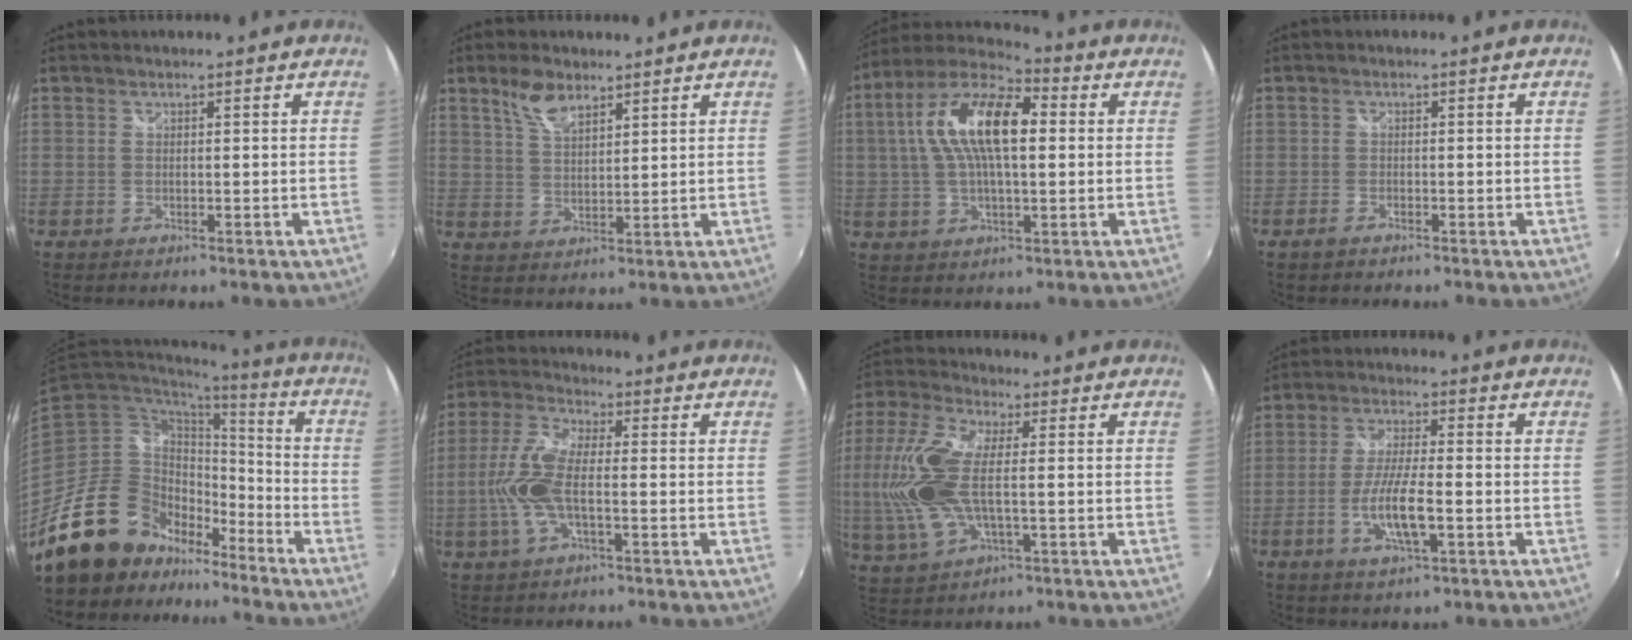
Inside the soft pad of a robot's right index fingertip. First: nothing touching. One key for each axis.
{"total": 5.8, "fx": 4.0, "fy": 2.5, "fz": 3.4, "tx": -0.062, "ty": 0.006, "tz": 0.080}
{"total": 16.0, "fx": 2.7, "fy": 6.5, "fz": 14.3, "tx": -0.268, "ty": 0.023, "tz": 0.035}
{"total": 1.4, "fx": -1.2, "fy": 0.7, "fz": 0.5, "tx": -0.013, "ty": -0.003, "tz": -0.023}
{"total": 20.4, "fx": -13.9, "fy": 12.5, "fz": 8.1, "tx": -0.172, "ty": 0.022, "tz": -0.223}
{"total": 12.3, "fx": -1.7, "fy": 4.1, "fz": 11.5, "tx": -0.255, "ty": 0.002, "tz": -0.039}
{"total": 15.8, "fx": -0.7, "fy": 6.9, "fz": 14.2, "tx": -0.310, "ty": -0.003, "tz": -0.011}
{"total": 8.4, "fx": -2.7, "fy": 1.6, "fz": 7.8, "tx": -0.155, "ty": -0.008, "tz": -0.051}